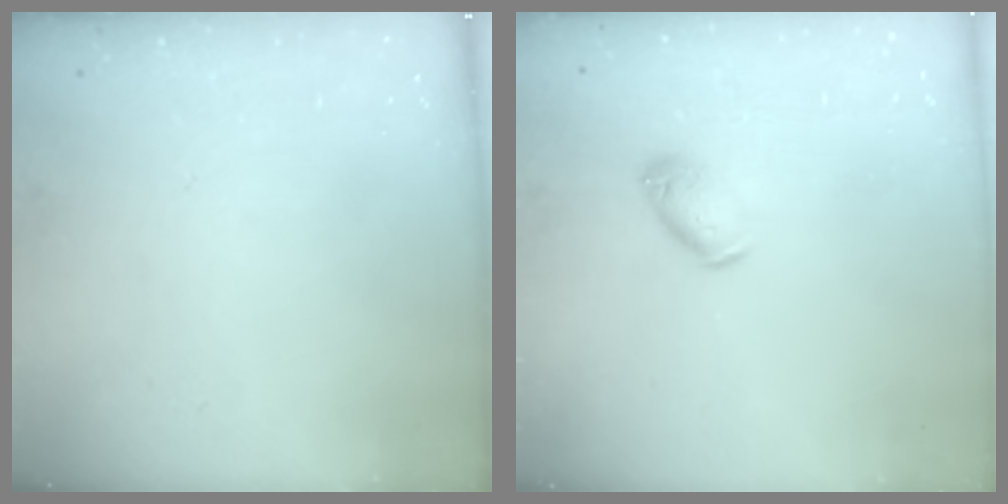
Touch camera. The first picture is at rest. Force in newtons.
{"total": 7.3, "press": 7.2, "slide": 1.0}